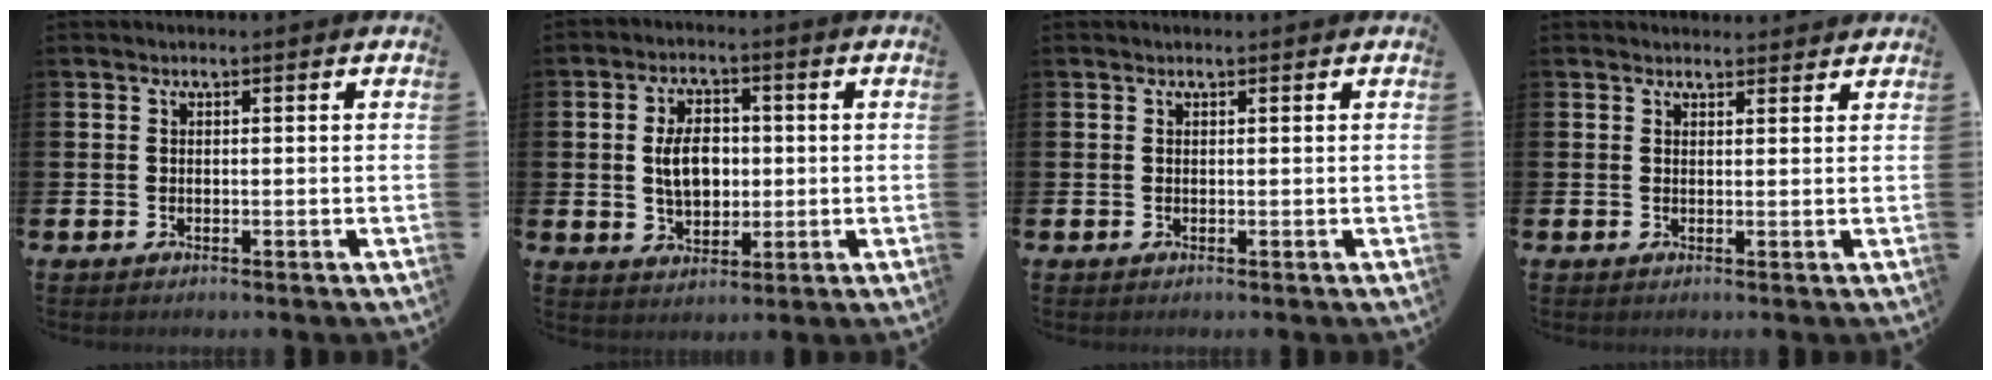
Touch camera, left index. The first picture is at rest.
{"total": 5.8, "force": [0.5, 3.8, 4.3], "torque": [-0.067, 0.006, 0.001]}
{"total": 0.0}
{"total": 1.6, "force": [1.6, 0.4, -0.1], "torque": [0.012, -0.007, 0.027]}